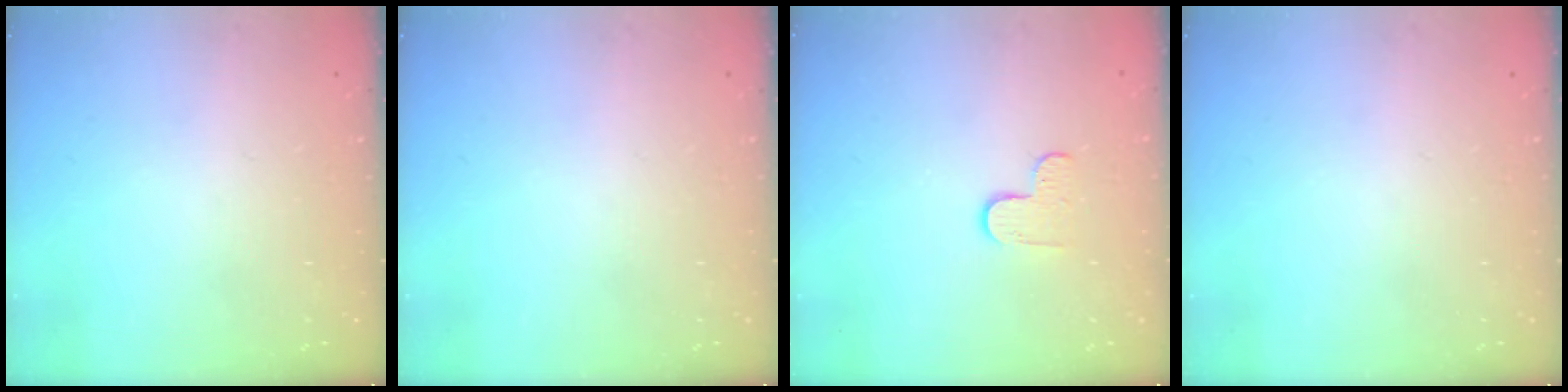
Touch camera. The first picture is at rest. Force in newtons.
{"total": 0.0}
{"total": 3.6, "press": 3.6, "slide": 0.4}
{"total": 0.0}